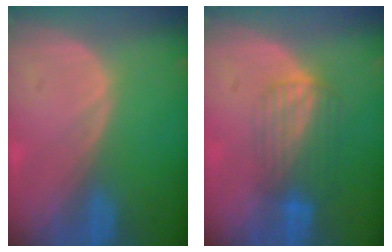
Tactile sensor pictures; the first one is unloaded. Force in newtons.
{"total": 6.8, "press": 5.7, "slide": 3.7}